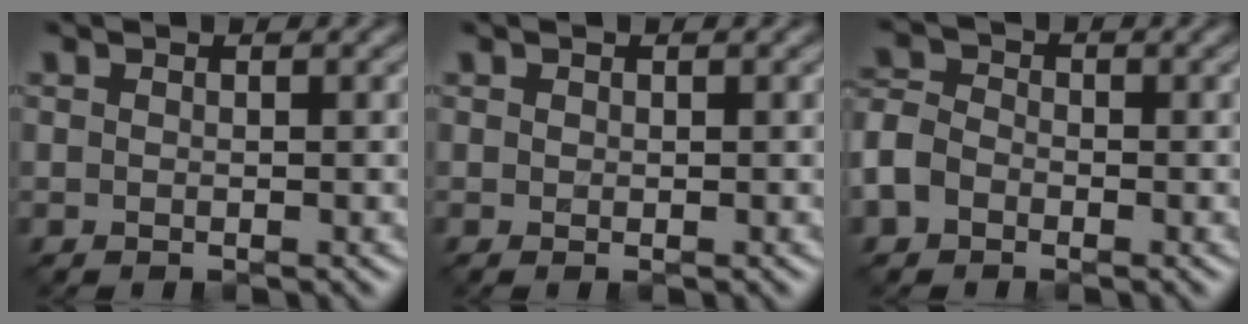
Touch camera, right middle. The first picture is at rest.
{"total": 0.0}
{"total": 3.4, "force": [-1.5, 2.6, 1.6], "torque": [-0.040, 0.005, -0.044]}